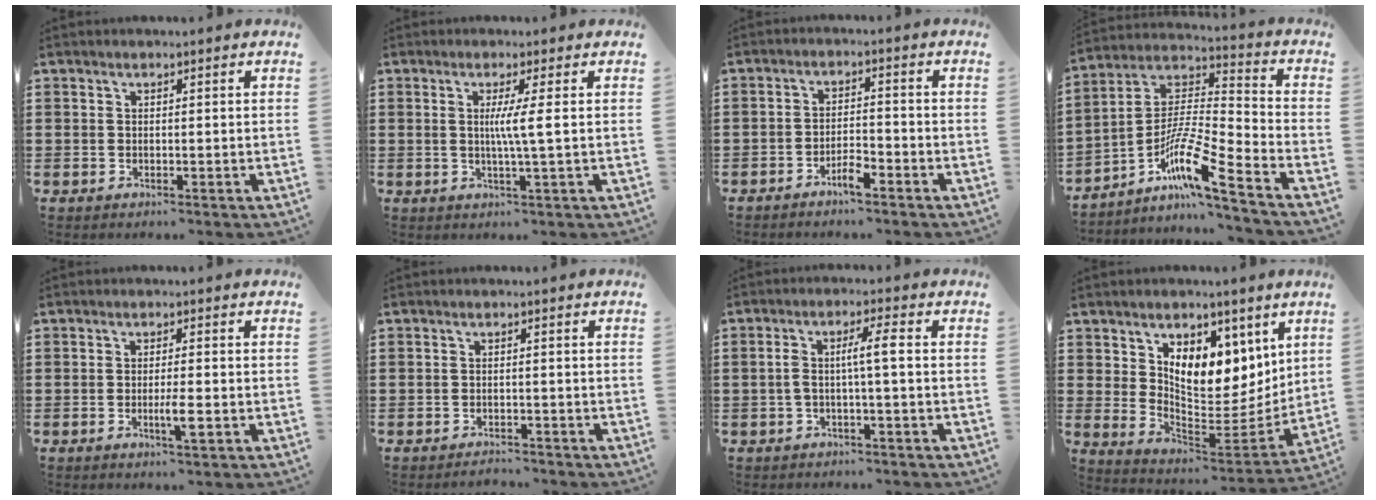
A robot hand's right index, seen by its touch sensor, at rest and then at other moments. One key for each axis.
{"total": 4.1, "fx": 0.4, "fy": -0.7, "fz": 4.0, "tx": -0.075, "ty": -0.009, "tz": 0.002}
{"total": 3.5, "fx": -2.7, "fy": 0.8, "fz": 2.1, "tx": -0.037, "ty": 0.008, "tz": -0.052}
{"total": 10.6, "fx": -6.9, "fy": 0.7, "fz": 8.0, "tx": -0.164, "ty": -0.017, "tz": -0.141}
{"total": 3.4, "fx": -1.1, "fy": 0.3, "fz": 3.2, "tx": -0.060, "ty": -0.006, "tz": -0.022}
{"total": 1.6, "fx": -1.6, "fy": 0.2, "fz": 0.0, "tx": -0.006, "ty": 0.002, "tz": -0.035}
{"total": 4.3, "fx": -0.3, "fy": 0.2, "fz": 4.3, "tx": -0.080, "ty": 0.005, "tz": -0.011}
{"total": 8.1, "fx": 5.3, "fy": 5.0, "fz": 3.5, "tx": -0.074, "ty": -0.044, "tz": 0.096}